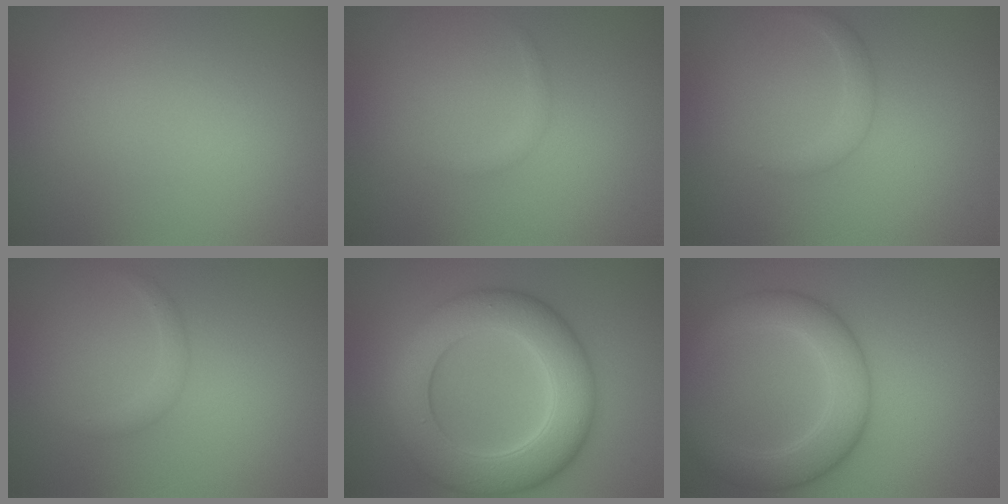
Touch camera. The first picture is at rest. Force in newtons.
{"total": 0.7, "press": 0.7, "slide": 0.1}
{"total": 1.4, "press": 1.4, "slide": 0.0}
{"total": 1.2, "press": 1.2, "slide": 0.0}
{"total": 9.4, "press": 9.4, "slide": 0.4}
{"total": 5.9, "press": 5.9, "slide": 0.1}